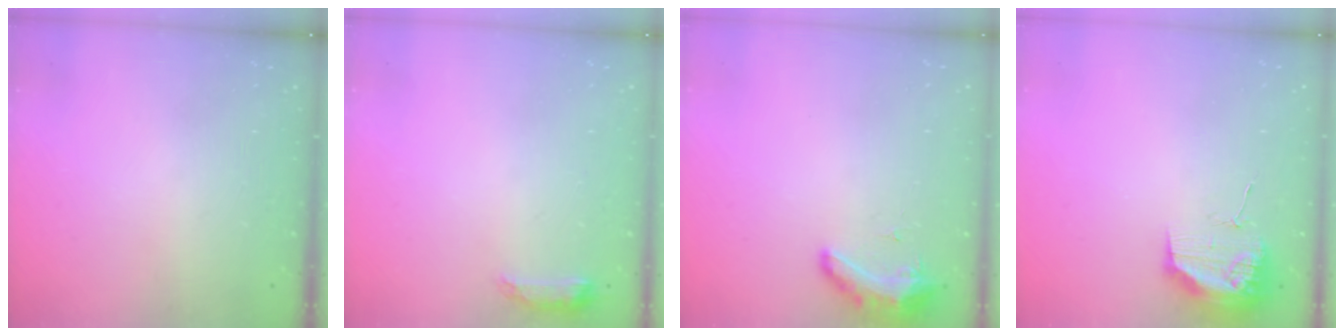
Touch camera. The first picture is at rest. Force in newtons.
{"total": 6.5, "press": 6.4, "slide": 1.0}
{"total": 8.5, "press": 8.3, "slide": 1.6}
{"total": 11.7, "press": 11.6, "slide": 1.0}